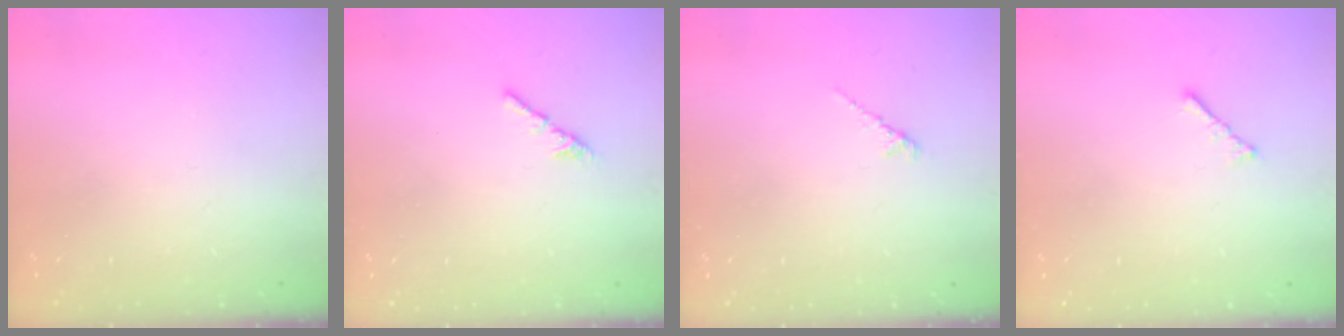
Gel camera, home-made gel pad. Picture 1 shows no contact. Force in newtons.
{"total": 2.1, "press": 2.0, "slide": 0.7}
{"total": 2.0, "press": 2.0, "slide": 0.6}
{"total": 1.9, "press": 1.8, "slide": 0.5}